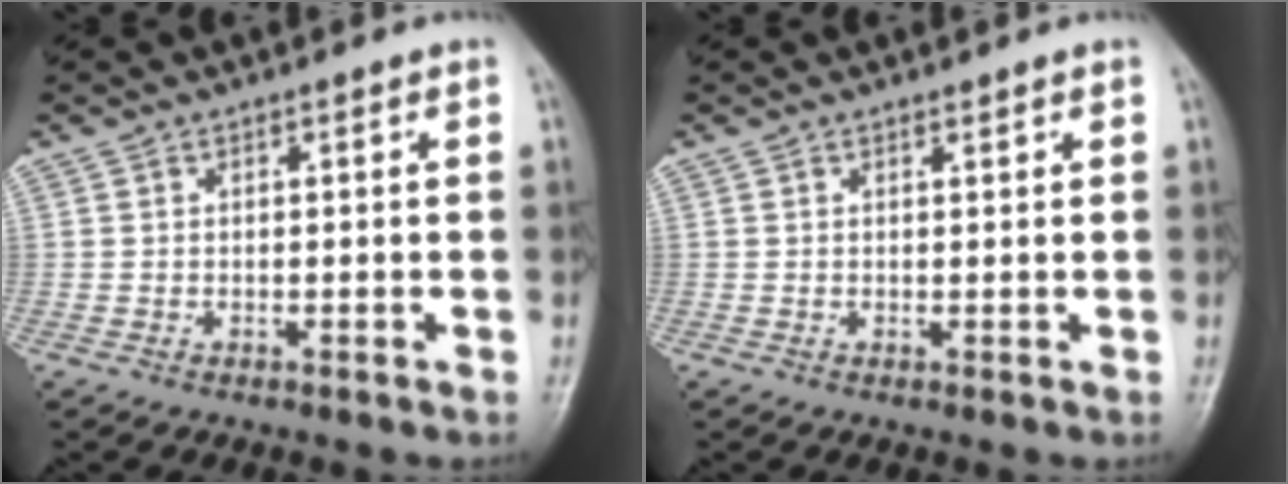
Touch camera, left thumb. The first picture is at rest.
{"total": 0.8, "force": [0.5, 0.4, 0.4], "torque": [-0.002, -0.002, 0.007]}